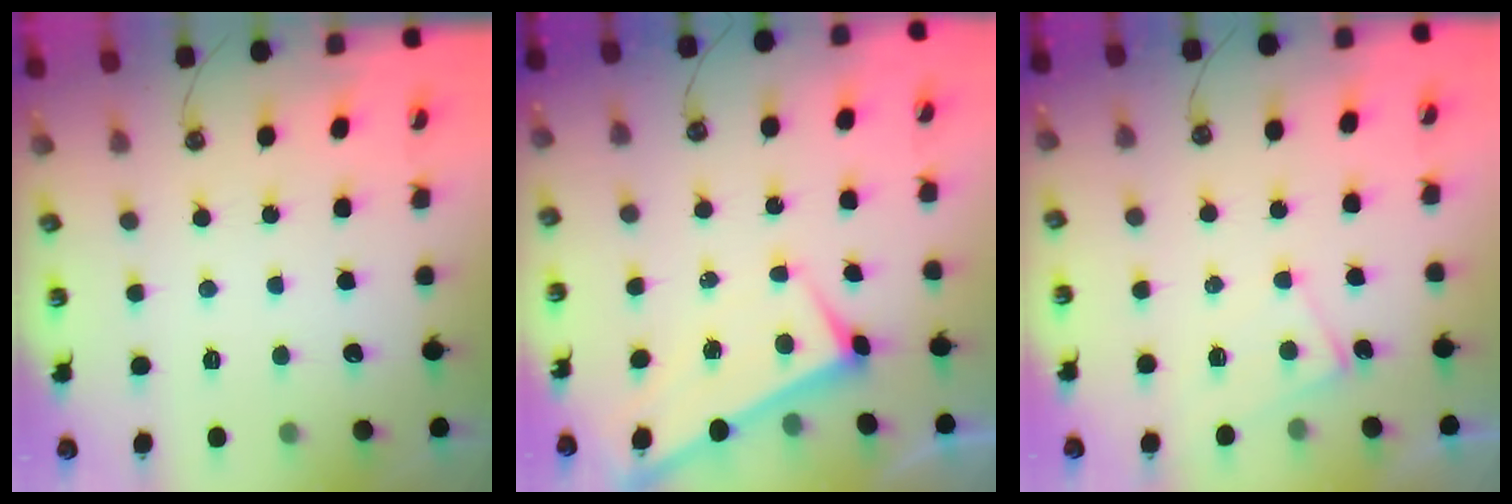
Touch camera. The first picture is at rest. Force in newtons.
{"total": 1.7, "press": 1.7, "slide": 0.1}
{"total": 2.1, "press": 2.0, "slide": 0.3}